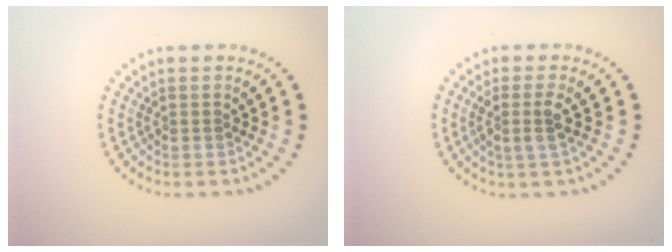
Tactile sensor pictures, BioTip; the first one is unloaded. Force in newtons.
{"total": 2.2, "press": 1.8, "slide": 1.2}